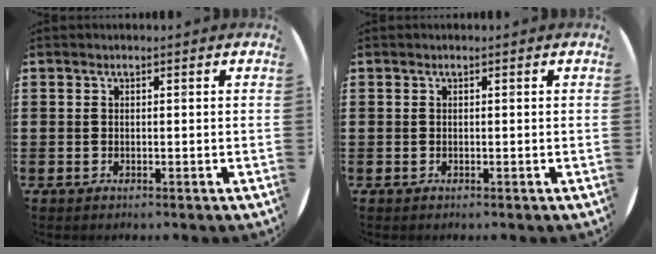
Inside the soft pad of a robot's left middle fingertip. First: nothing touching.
{"total": 0.0}